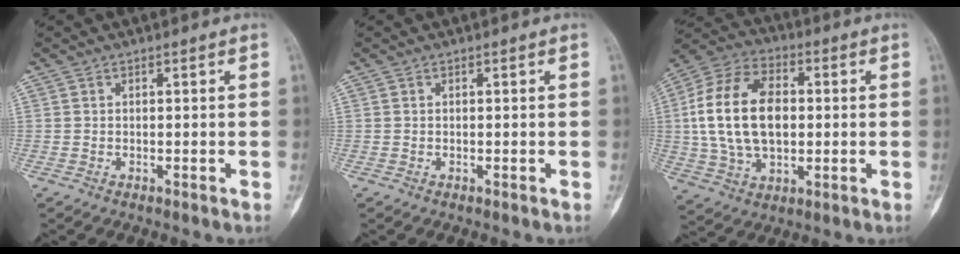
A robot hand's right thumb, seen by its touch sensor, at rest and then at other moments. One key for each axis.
{"total": 0.0}
{"total": 18.9, "fx": 1.2, "fy": 11.9, "fz": 14.7, "tx": -0.273, "ty": 0.015, "tz": 0.024}